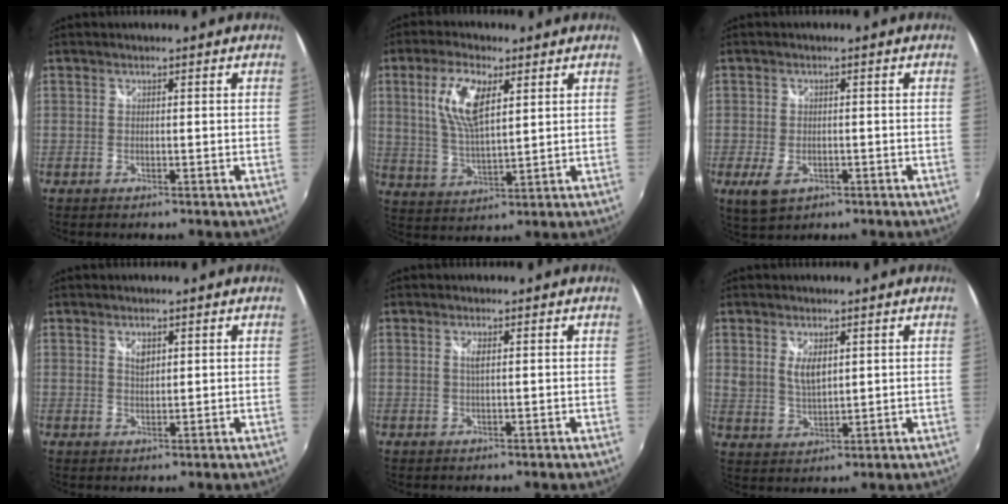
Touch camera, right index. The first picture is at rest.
{"total": 10.1, "force": [3.8, 3.9, 8.5], "torque": [-0.170, 0.005, 0.080]}
{"total": 5.1, "force": [-2.2, 3.1, 3.4], "torque": [-0.076, -0.015, -0.035]}
{"total": 2.1, "force": [1.0, 1.2, 1.4], "torque": [-0.021, 0.001, 0.017]}
{"total": 1.3, "force": [0.4, 0.0, 1.2], "torque": [-0.023, 0.000, 0.006]}
{"total": 4.8, "force": [1.7, 2.5, 3.7], "torque": [-0.064, -0.004, 0.036]}